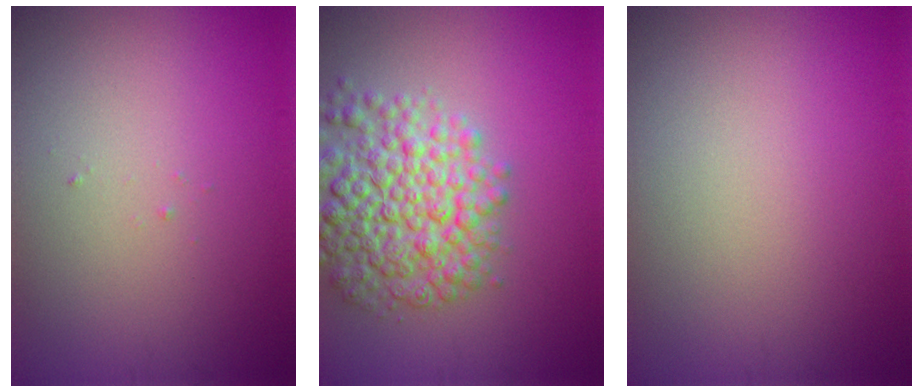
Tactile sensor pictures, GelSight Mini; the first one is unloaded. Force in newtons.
{"total": 7.7, "press": 7.7, "slide": 0.3}
{"total": 0.0}